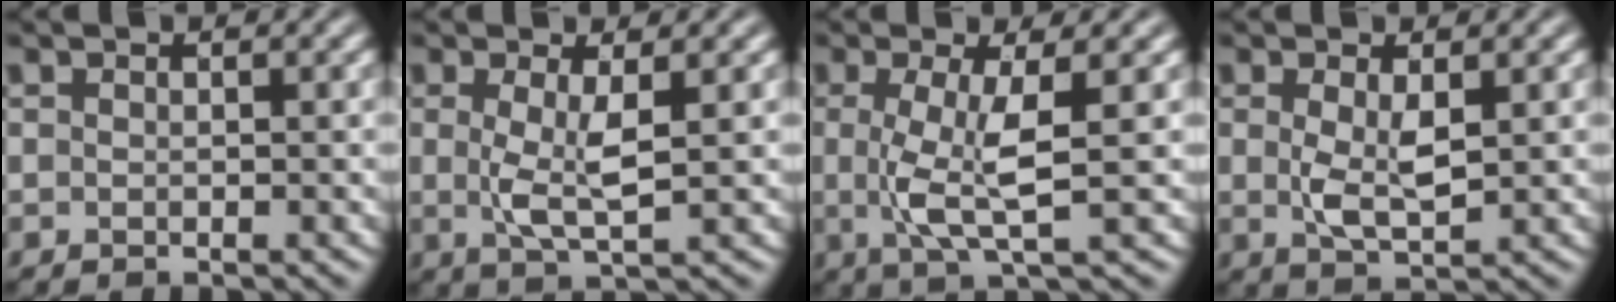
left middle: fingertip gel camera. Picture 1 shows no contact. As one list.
[{"total": 3.1, "force": [0.3, 0.6, 3.0], "torque": [-0.064, -0.006, 0.008]}, {"total": 4.4, "force": [0.1, 0.9, 4.3], "torque": [-0.089, -0.004, 0.002]}, {"total": 2.9, "force": [0.4, 1.2, 2.7], "torque": [-0.058, -0.004, 0.010]}]